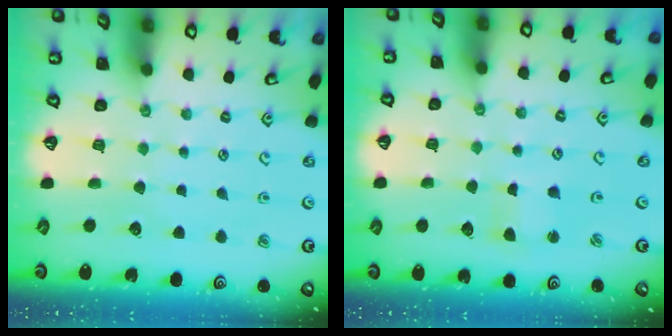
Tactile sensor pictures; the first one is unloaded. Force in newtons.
{"total": 1.9, "press": 1.9, "slide": 0.2}